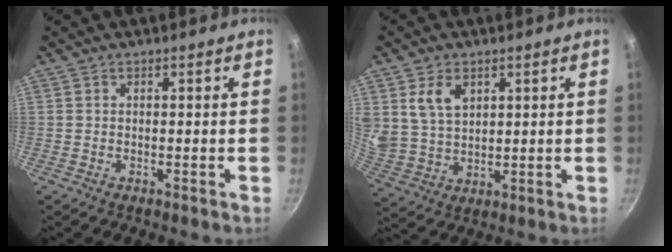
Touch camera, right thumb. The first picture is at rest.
{"total": 8.7, "force": [3.5, 5.9, 5.3], "torque": [-0.083, -0.018, 0.079]}